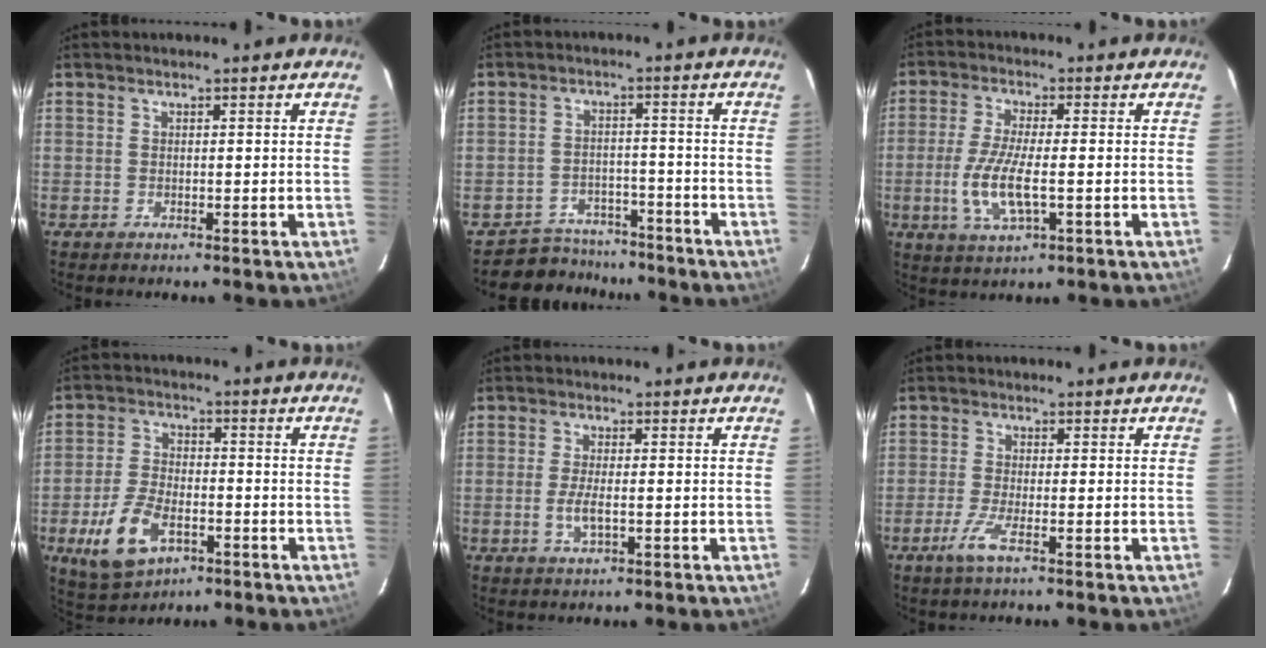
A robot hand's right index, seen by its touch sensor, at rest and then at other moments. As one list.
[{"total": 7.4, "force": [-6.4, 3.8, -0.2], "torque": [-0.009, 0.025, -0.090]}, {"total": 9.2, "force": [-2.1, 2.6, 8.6], "torque": [-0.182, -0.012, -0.039]}, {"total": 10.8, "force": [-4.7, 5.9, 7.8], "torque": [-0.177, -0.009, -0.080]}, {"total": 3.6, "force": [-1.0, 0.9, 3.4], "torque": [-0.069, -0.007, -0.017]}, {"total": 3.8, "force": [-2.1, -0.1, 3.1], "torque": [-0.078, -0.009, -0.046]}]